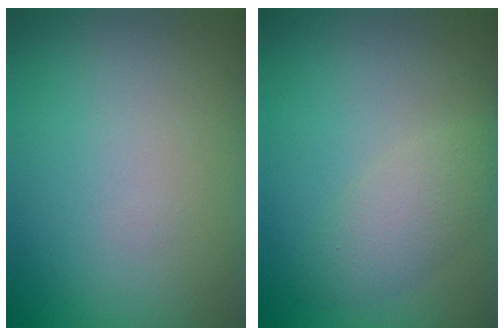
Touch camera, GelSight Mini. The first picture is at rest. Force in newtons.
{"total": 2.9, "press": 2.9, "slide": 0.1}